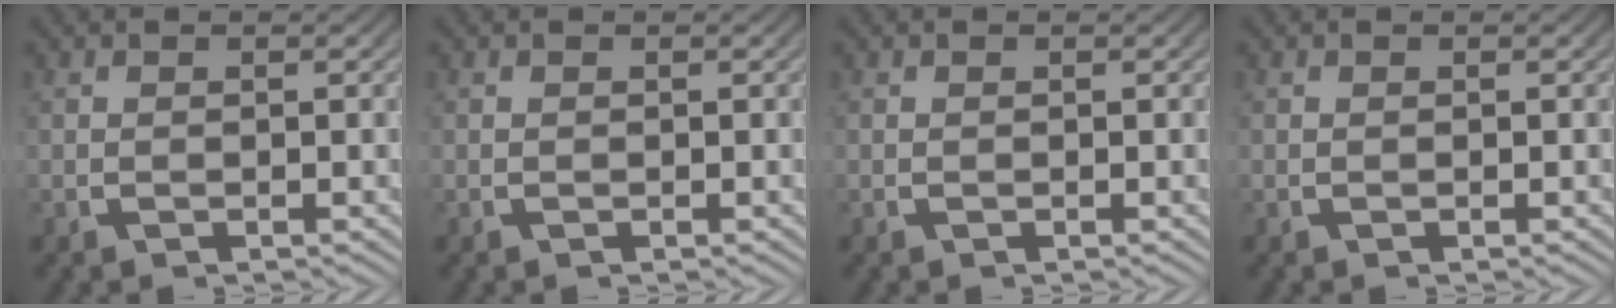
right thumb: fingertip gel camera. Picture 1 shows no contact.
{"total": 0.0}
{"total": 0.0}
{"total": 0.0}